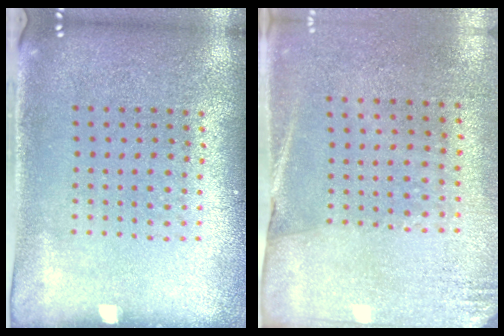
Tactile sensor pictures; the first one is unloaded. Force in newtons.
{"total": 2.7, "press": 2.4, "slide": 1.3}